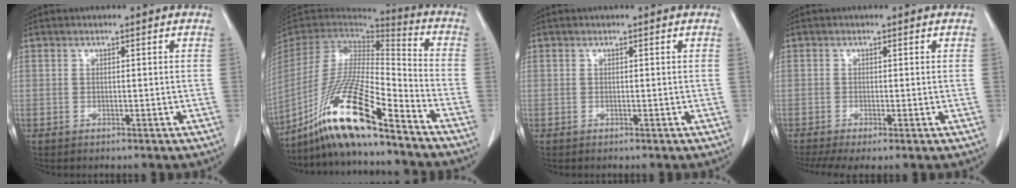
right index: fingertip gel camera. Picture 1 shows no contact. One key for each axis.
{"total": 18.0, "fx": -12.6, "fy": 1.1, "fz": 12.8, "tx": -0.265, "ty": -0.026, "tz": -0.237}
{"total": 0.0}
{"total": 5.0, "fx": -3.2, "fy": 1.1, "fz": 3.6, "tx": -0.065, "ty": -0.011, "tz": -0.056}